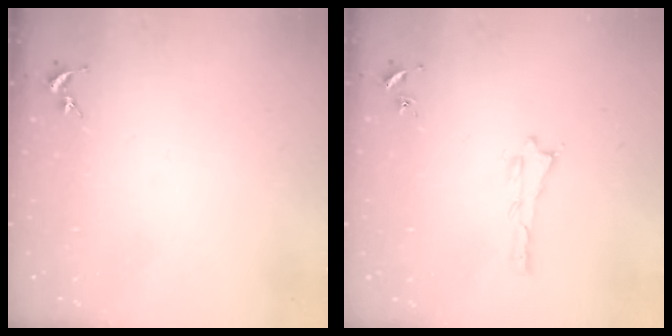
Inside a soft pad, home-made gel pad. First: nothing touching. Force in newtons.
{"total": 0.0}